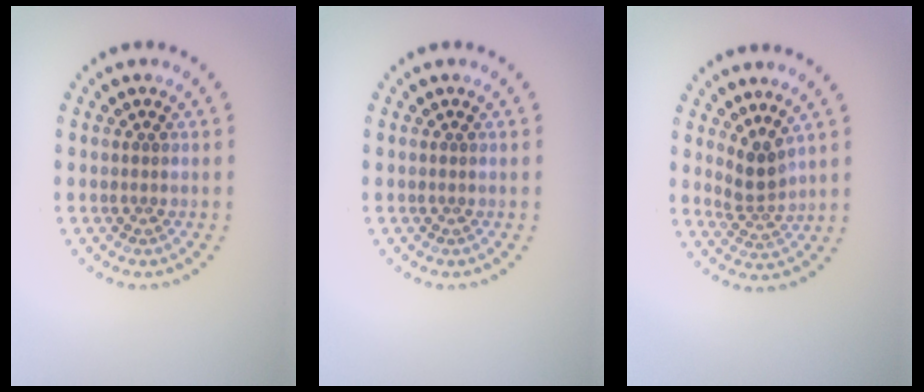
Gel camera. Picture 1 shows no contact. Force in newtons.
{"total": 0.0}
{"total": 2.5, "press": 1.8, "slide": 1.7}